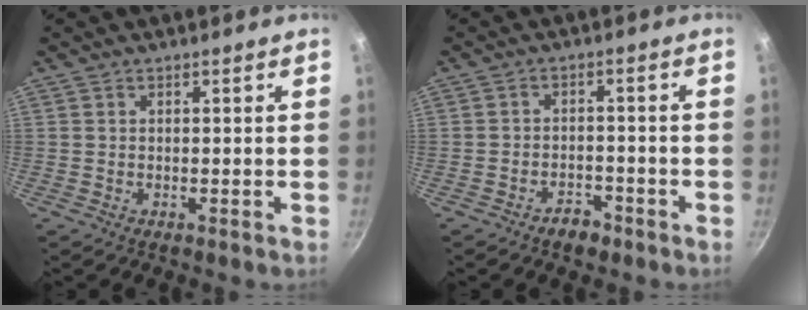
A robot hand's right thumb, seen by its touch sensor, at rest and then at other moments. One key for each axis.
{"total": 3.8, "fx": -2.8, "fy": 2.1, "fz": 1.5, "tx": -0.013, "ty": 0.029, "tz": -0.037}